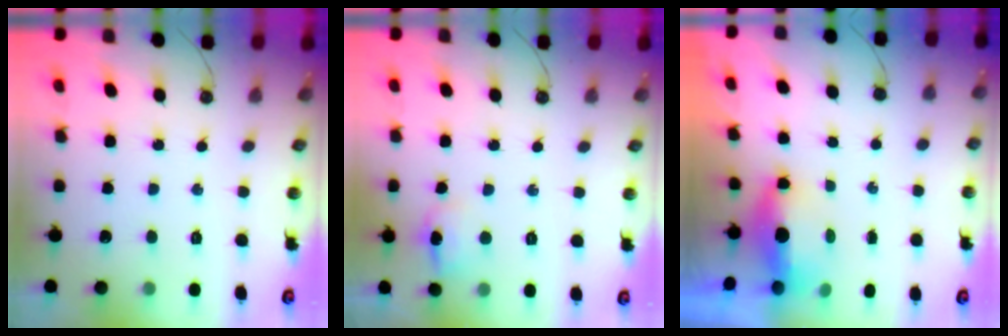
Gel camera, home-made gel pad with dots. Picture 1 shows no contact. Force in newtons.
{"total": 7.5, "press": 7.4, "slide": 1.1}
{"total": 6.1, "press": 5.3, "slide": 2.9}